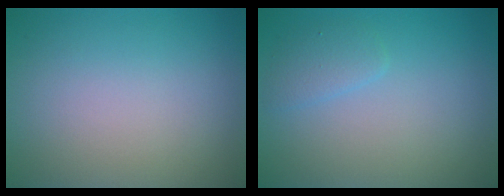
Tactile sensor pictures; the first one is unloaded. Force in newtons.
{"total": 1.4, "press": 1.4, "slide": 0.1}